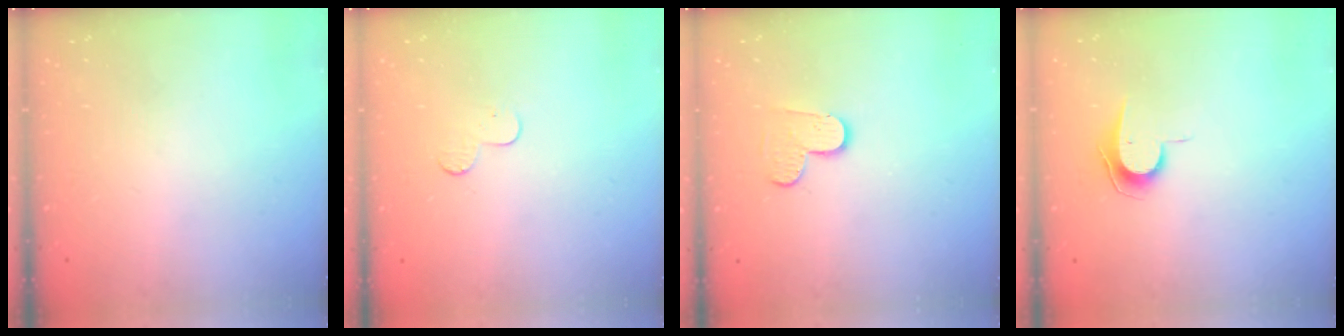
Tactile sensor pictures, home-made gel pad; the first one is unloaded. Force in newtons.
{"total": 4.4, "press": 4.4, "slide": 0.4}
{"total": 4.2, "press": 4.2, "slide": 0.4}
{"total": 7.7, "press": 7.6, "slide": 0.4}